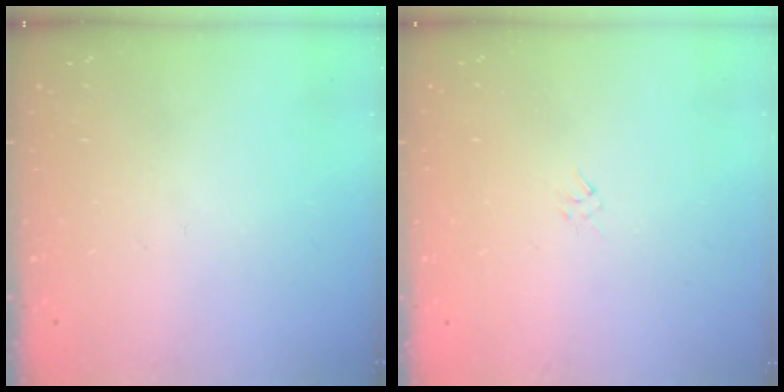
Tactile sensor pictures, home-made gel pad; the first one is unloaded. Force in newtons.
{"total": 1.6, "press": 1.6, "slide": 0.4}